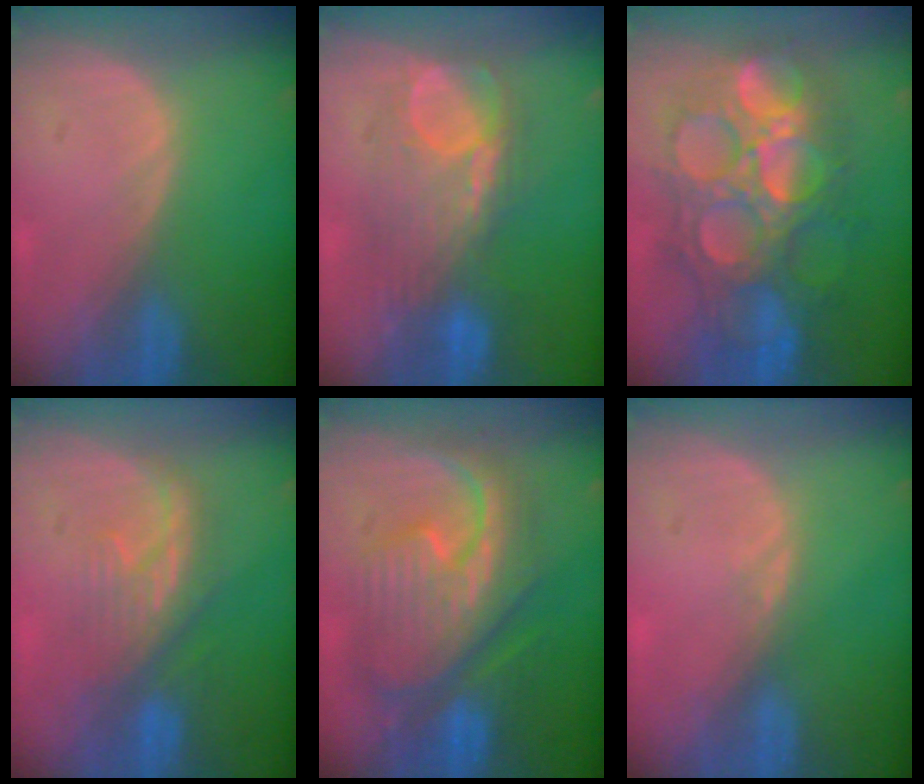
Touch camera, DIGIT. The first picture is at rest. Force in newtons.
{"total": 8.3, "press": 8.3, "slide": 0.2}
{"total": 13.5, "press": 13.4, "slide": 1.5}
{"total": 6.1, "press": 6.0, "slide": 1.1}
{"total": 12.4, "press": 12.3, "slide": 1.3}
{"total": 0.9, "press": 0.8, "slide": 0.3}